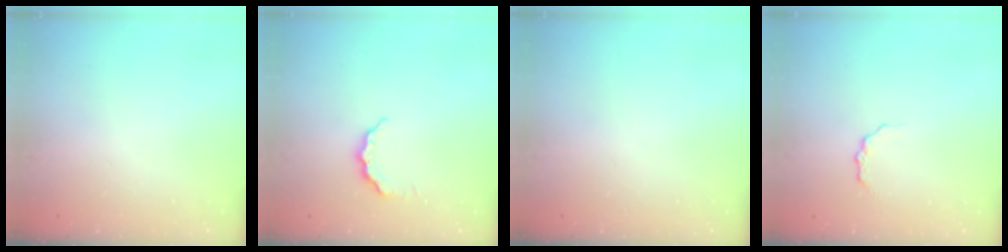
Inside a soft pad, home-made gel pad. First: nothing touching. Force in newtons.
{"total": 6.4, "press": 6.4, "slide": 0.6}
{"total": 0.0}
{"total": 2.6, "press": 2.6, "slide": 0.4}